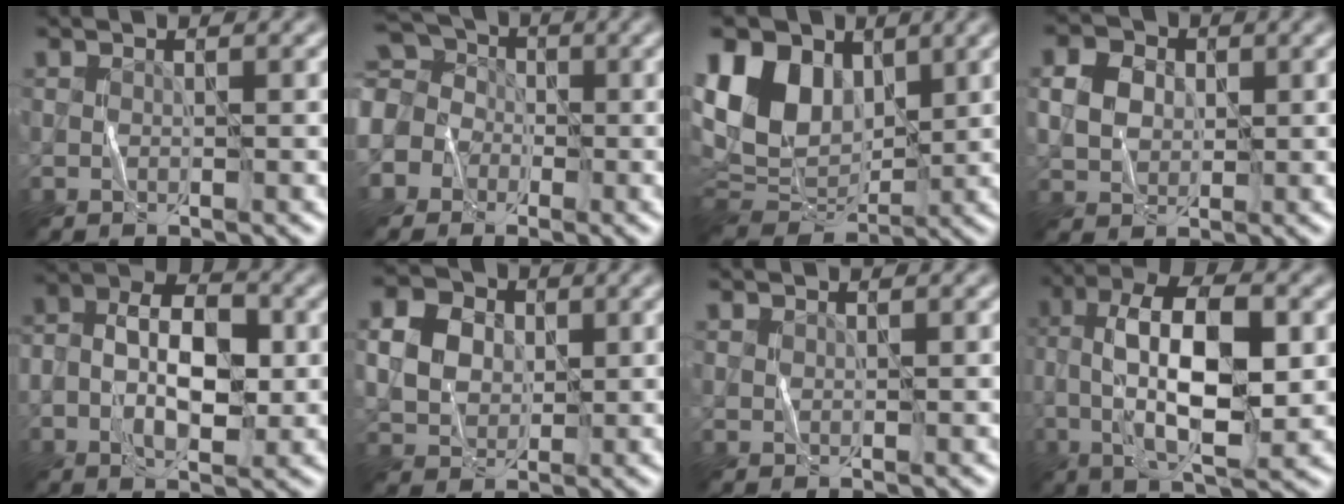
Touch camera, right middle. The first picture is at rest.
{"total": 9.0, "force": [-0.1, 8.1, 3.9], "torque": [-0.111, 0.036, -0.055]}
{"total": 11.7, "force": [3.8, 8.1, 7.5], "torque": [-0.166, 0.023, 0.059]}
{"total": 4.4, "force": [1.2, 3.4, 2.5], "torque": [-0.069, 0.008, 0.017]}
{"total": 6.7, "force": [-0.6, 3.9, 5.4], "torque": [-0.095, 0.008, -0.019]}
{"total": 6.3, "force": [1.6, 5.0, 3.4], "torque": [-0.090, 0.020, 0.024]}
{"total": 0.5, "force": [0.4, 0.3, 0.1], "torque": [-0.007, 0.000, 0.012]}
{"total": 10.1, "force": [-0.6, 3.6, 9.4], "torque": [-0.164, 0.011, -0.016]}